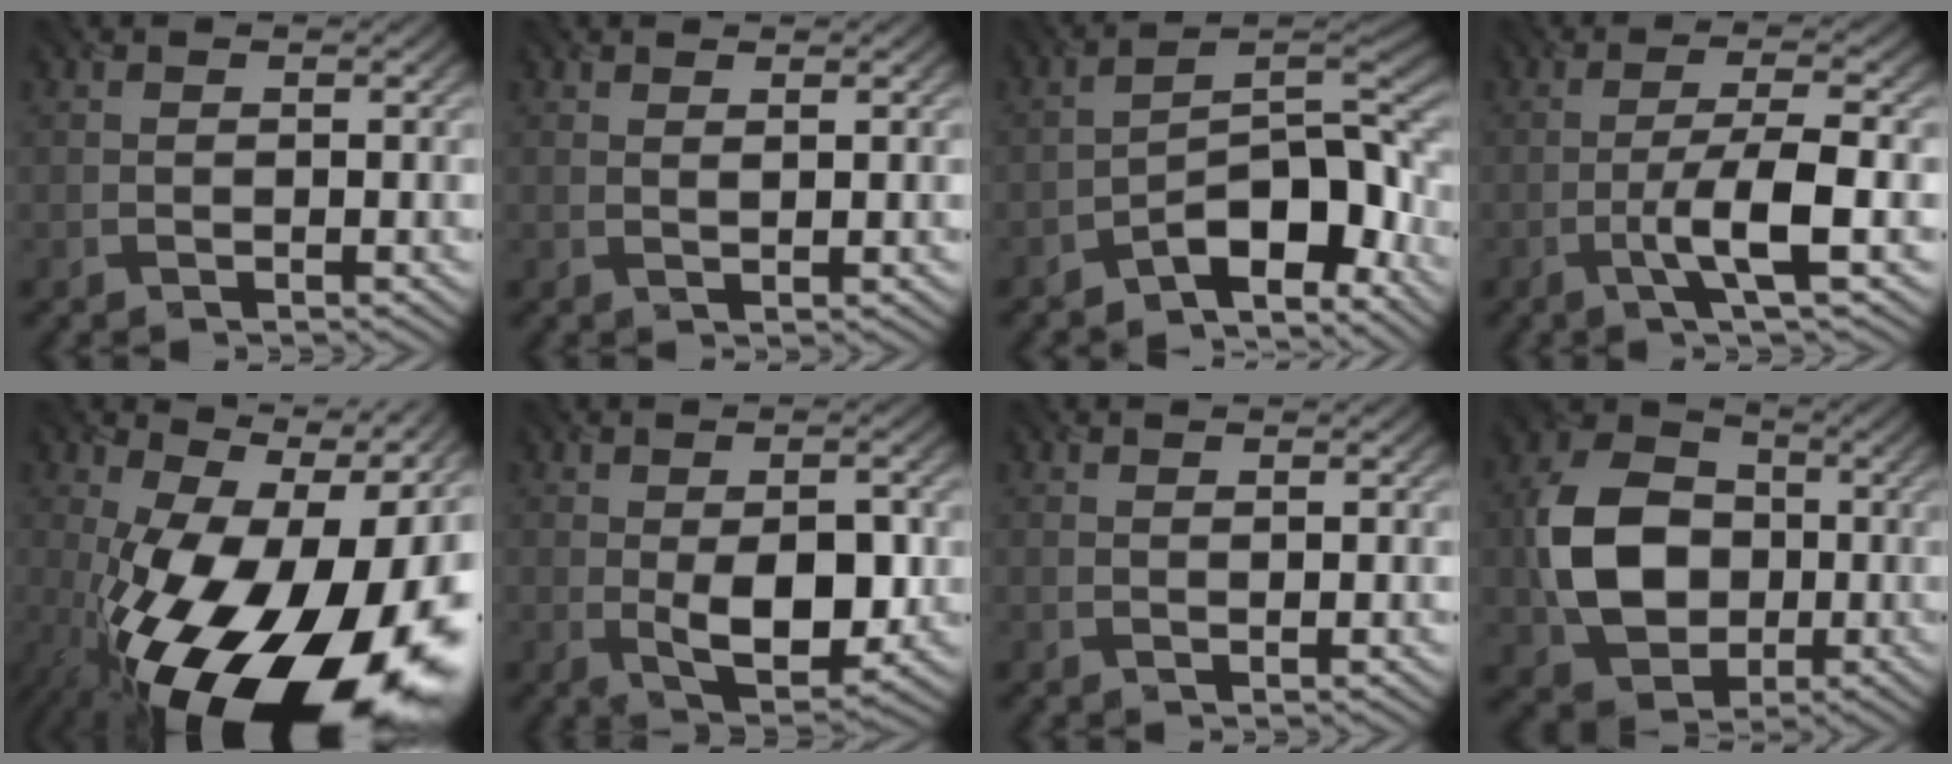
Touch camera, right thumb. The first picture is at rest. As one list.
[{"total": 0.9, "force": [0.7, -0.1, 0.5], "torque": [-0.013, 0.001, 0.012]}, {"total": 9.3, "force": [-6.3, 2.8, 6.2], "torque": [-0.084, 0.010, -0.127]}, {"total": 5.9, "force": [-2.2, 0.6, 5.4], "torque": [-0.098, 0.013, -0.051]}, {"total": 21.4, "force": [-7.6, 10.2, 17.2], "torque": [-0.278, -0.018, -0.119]}, {"total": 7.9, "force": [-1.0, 3.6, 6.9], "torque": [-0.122, -0.014, -0.008]}, {"total": 0.6, "force": [0.5, -0.1, 0.3], "torque": [-0.006, 0.001, 0.007]}, {"total": 10.1, "force": [-0.7, 8.1, 6.1], "torque": [-0.142, 0.008, -0.017]}]